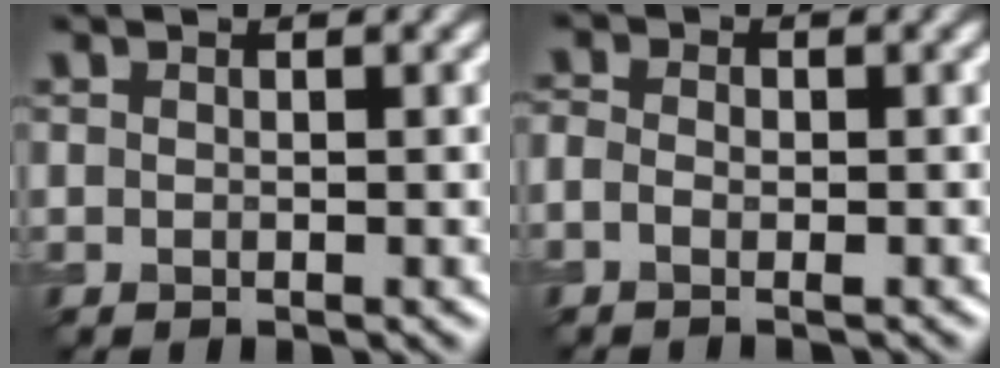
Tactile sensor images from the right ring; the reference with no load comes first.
{"total": 2.8, "force": [-0.9, 1.9, 1.8], "torque": [-0.018, 0.016, -0.023]}